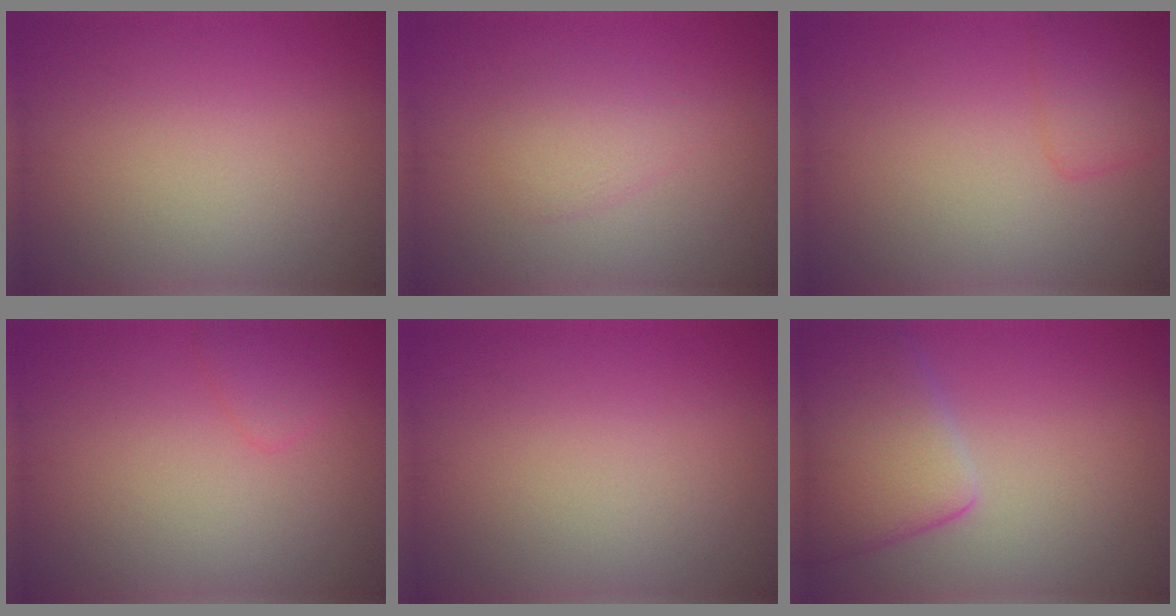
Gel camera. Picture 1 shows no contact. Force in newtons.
{"total": 1.8, "press": 1.8, "slide": 0.0}
{"total": 2.2, "press": 2.2, "slide": 0.2}
{"total": 1.4, "press": 1.4, "slide": 0.1}
{"total": 0.0}
{"total": 6.4, "press": 6.4, "slide": 0.3}